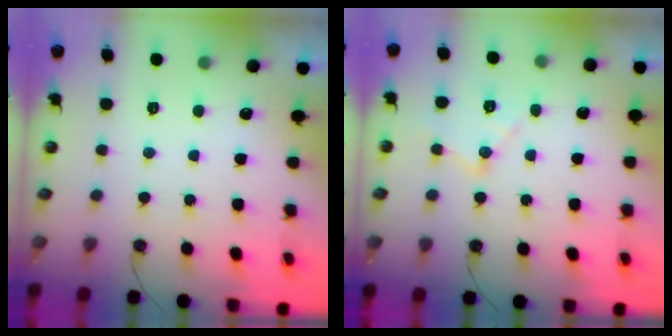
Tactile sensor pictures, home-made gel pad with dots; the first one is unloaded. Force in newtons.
{"total": 11.5, "press": 11.5, "slide": 0.8}